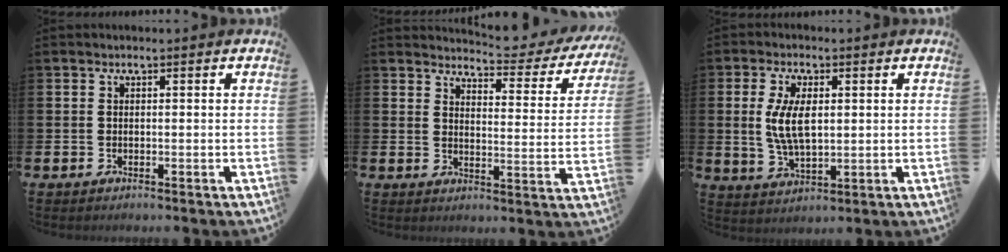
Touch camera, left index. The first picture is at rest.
{"total": 4.3, "force": [4.1, 0.7, 1.1], "torque": [-0.024, -0.033, 0.064]}
{"total": 6.6, "force": [1.3, 3.2, 5.6], "torque": [-0.105, 0.006, 0.022]}